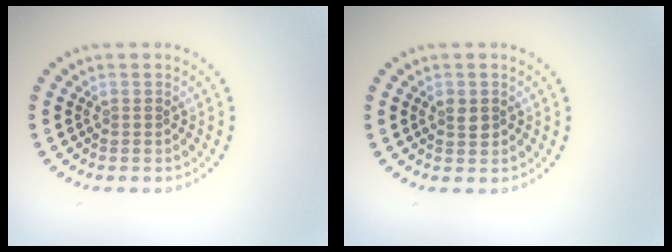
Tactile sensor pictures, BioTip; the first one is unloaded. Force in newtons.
{"total": 1.4, "press": 1.4, "slide": 0.2}